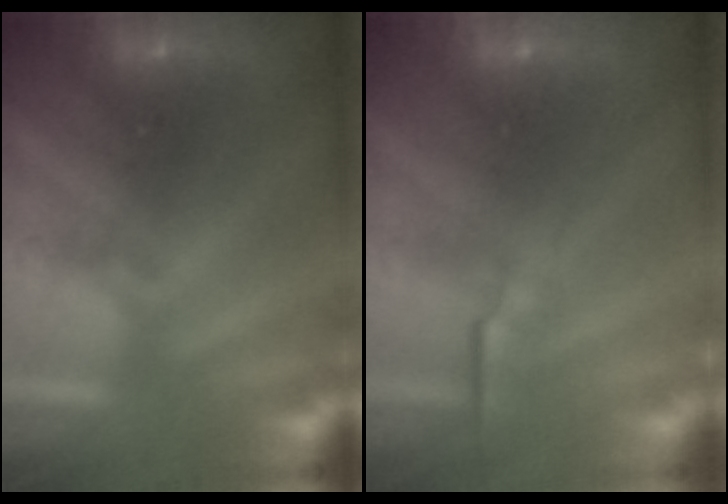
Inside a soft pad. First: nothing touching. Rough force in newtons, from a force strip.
{"total": 2.7}